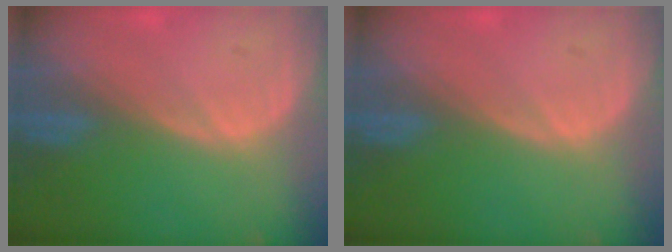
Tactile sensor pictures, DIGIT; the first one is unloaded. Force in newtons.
{"total": 0.0}